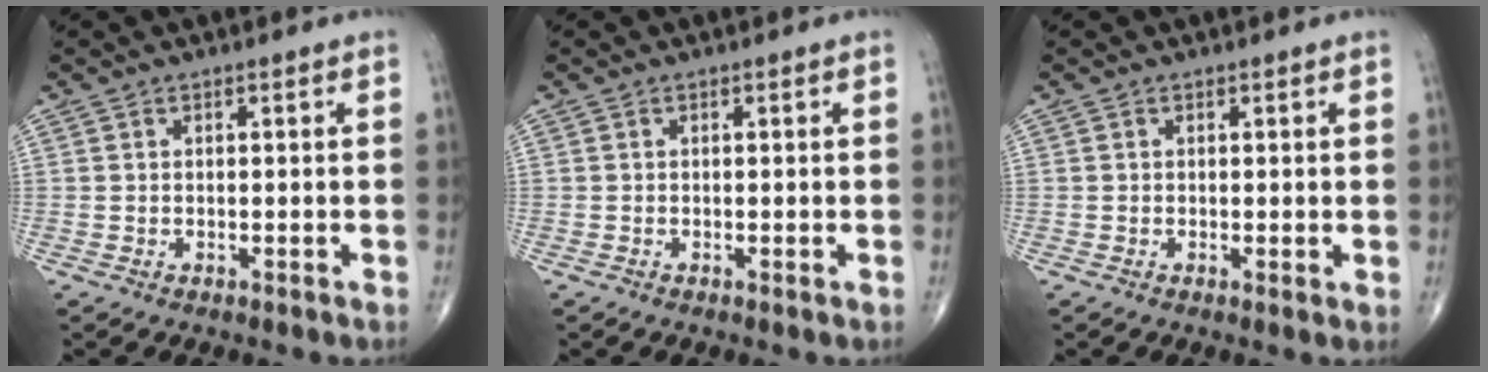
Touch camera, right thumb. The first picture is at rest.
{"total": 0.0}
{"total": 1.0, "force": [0.2, 0.3, 0.9], "torque": [-0.017, -0.005, -0.001]}